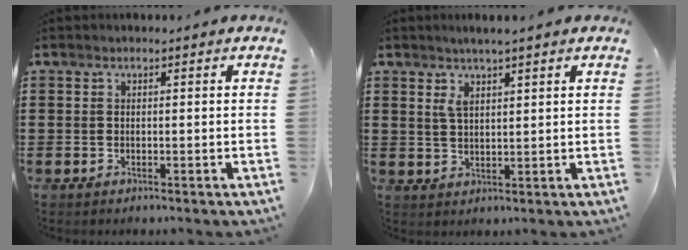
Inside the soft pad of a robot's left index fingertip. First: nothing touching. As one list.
[{"total": 3.2, "force": [1.9, 0.8, 2.5], "torque": [-0.052, 0.005, 0.033]}]